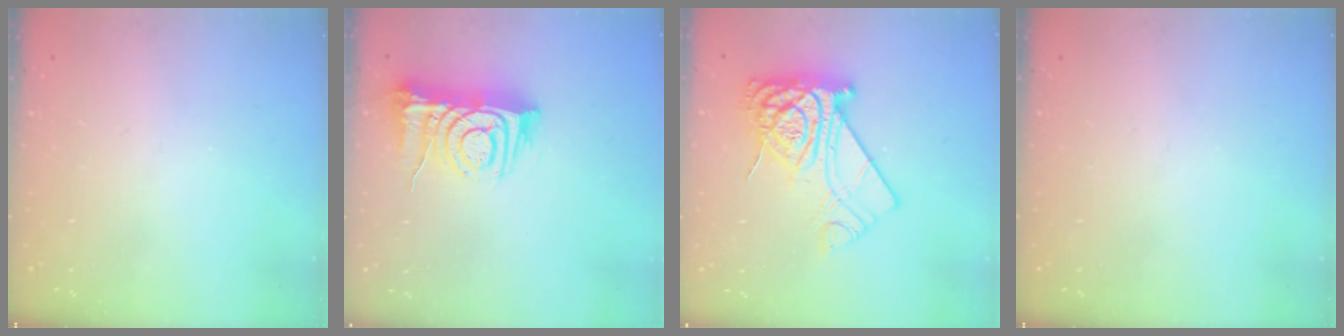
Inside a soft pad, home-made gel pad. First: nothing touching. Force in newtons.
{"total": 10.2, "press": 10.2, "slide": 1.2}
{"total": 14.7, "press": 14.7, "slide": 1.5}
{"total": 0.0}